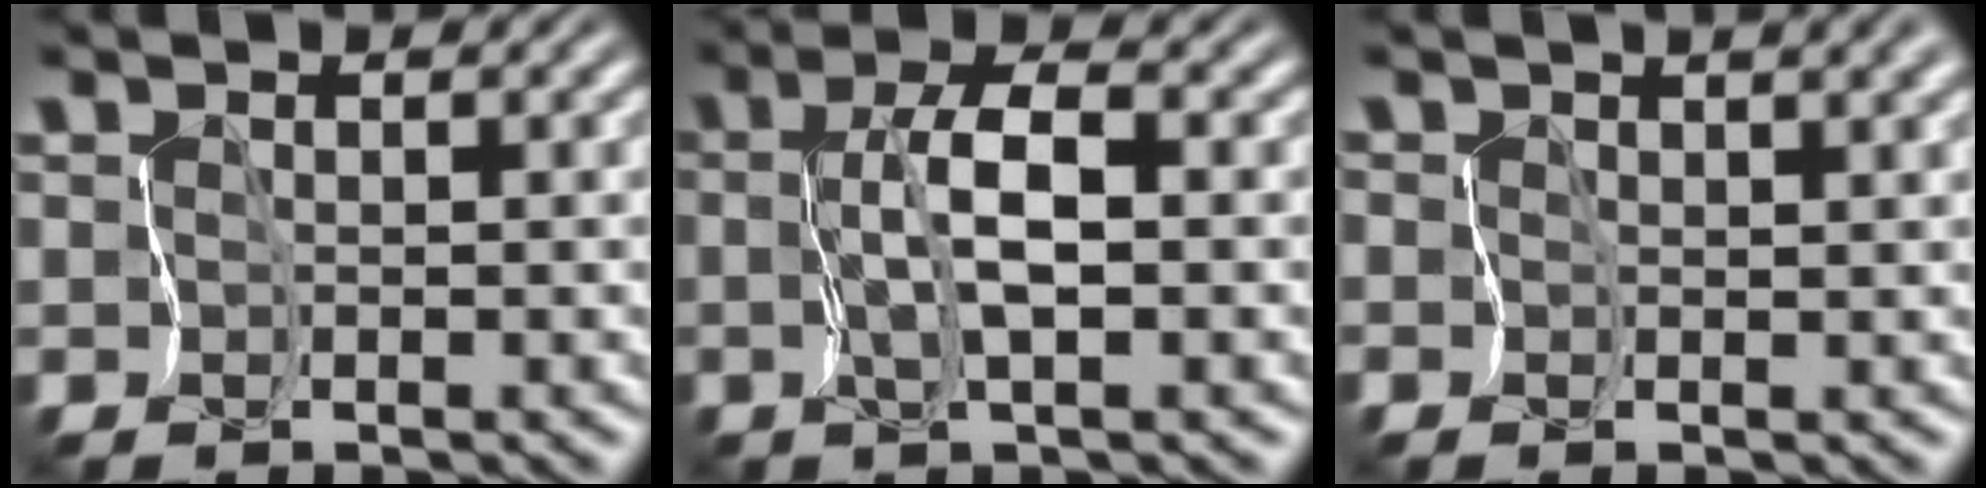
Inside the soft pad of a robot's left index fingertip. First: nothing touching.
{"total": 3.3, "force": [-0.2, 0.5, 3.3], "torque": [-0.074, 0.003, -0.004]}
{"total": 5.7, "force": [2.6, 2.8, 4.2], "torque": [-0.053, 0.021, 0.020]}